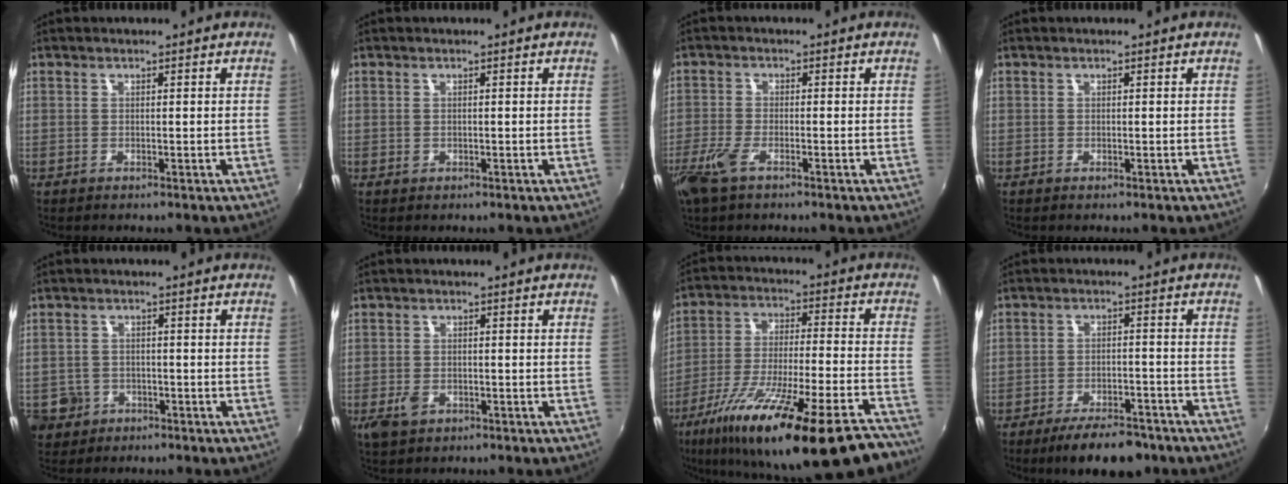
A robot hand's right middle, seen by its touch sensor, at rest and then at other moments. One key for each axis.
{"total": 0.5, "fx": -0.1, "fy": 0.5, "fz": 0.1, "tx": 0.000, "ty": -0.001, "tz": -0.001}
{"total": 5.8, "fx": -3.6, "fy": 2.1, "fz": 4.0, "tx": -0.104, "ty": -0.011, "tz": -0.071}
{"total": 0.0}
{"total": 6.4, "fx": -2.3, "fy": 5.8, "fz": 1.7, "tx": -0.057, "ty": 0.006, "tz": -0.030}
{"total": 3.7, "fx": -1.9, "fy": 2.5, "fz": 2.0, "tx": -0.044, "ty": -0.005, "tz": -0.031}
{"total": 28.9, "fx": -21.7, "fy": 4.6, "fz": 18.5, "tx": -0.310, "ty": -0.064, "tz": -0.325}
{"total": 10.1, "fx": -7.8, "fy": 3.7, "fz": 5.3, "tx": -0.109, "ty": -0.002, "tz": -0.113}